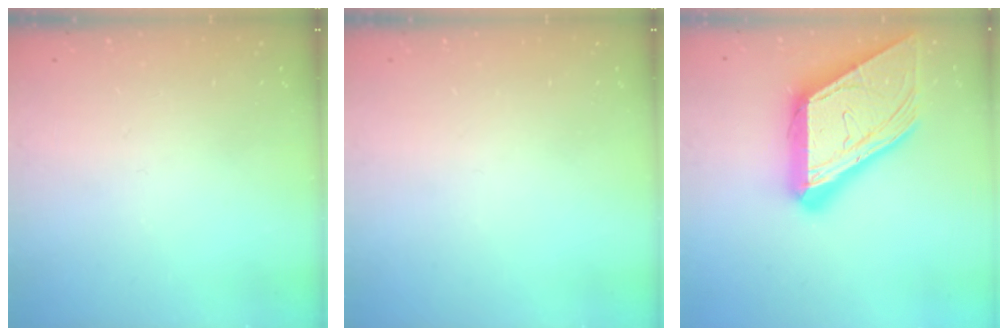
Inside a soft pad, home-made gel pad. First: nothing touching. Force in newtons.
{"total": 0.0}
{"total": 24.3, "press": 24.2, "slide": 2.6}